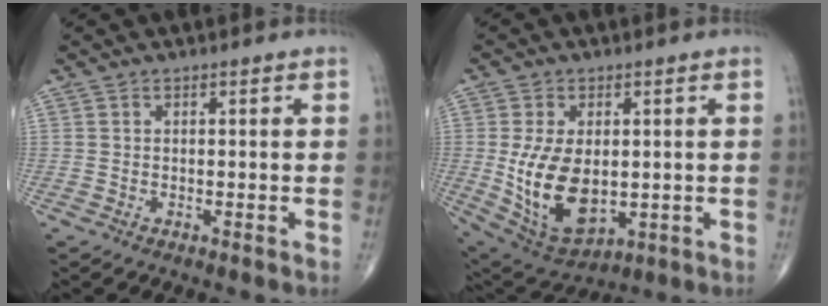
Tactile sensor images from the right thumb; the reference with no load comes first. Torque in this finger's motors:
{"motor_torque": [-0.24, 1.37, 1.38, 0.25, 0.42]}